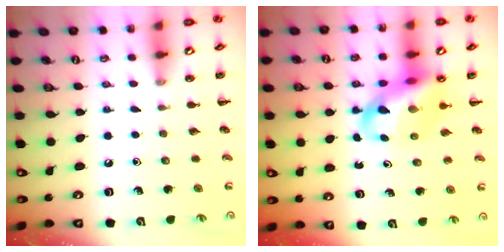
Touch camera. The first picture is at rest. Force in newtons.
{"total": 12.9, "press": 12.4, "slide": 3.6}